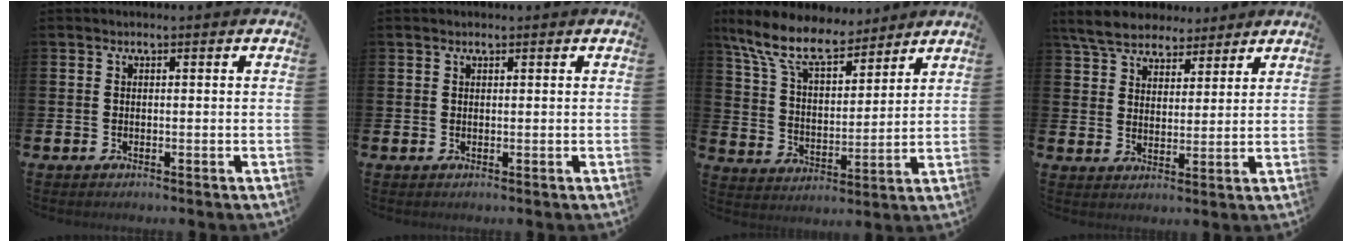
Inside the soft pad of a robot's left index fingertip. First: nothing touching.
{"total": 0.7, "force": [0.6, 0.2, 0.3], "torque": [0.009, -0.003, 0.008]}
{"total": 9.8, "force": [8.4, 3.2, 4.0], "torque": [-0.118, -0.041, 0.152]}
{"total": 6.0, "force": [5.6, 2.1, 1.0], "torque": [-0.042, -0.019, 0.102]}